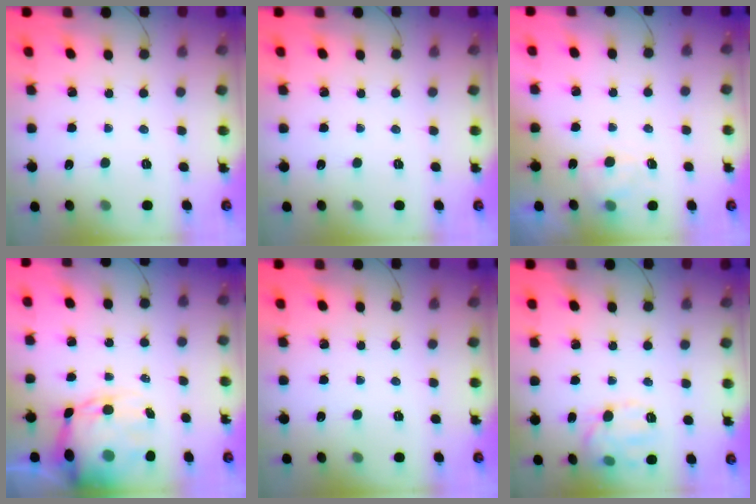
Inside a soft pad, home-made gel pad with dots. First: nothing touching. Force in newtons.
{"total": 0.0}
{"total": 2.9, "press": 2.5, "slide": 1.5}
{"total": 12.5, "press": 12.1, "slide": 3.3}
{"total": 0.0}
{"total": 11.9, "press": 11.9, "slide": 0.2}